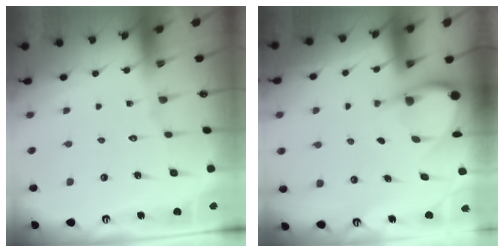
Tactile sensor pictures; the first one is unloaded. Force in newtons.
{"total": 4.2, "press": 4.2, "slide": 0.3}